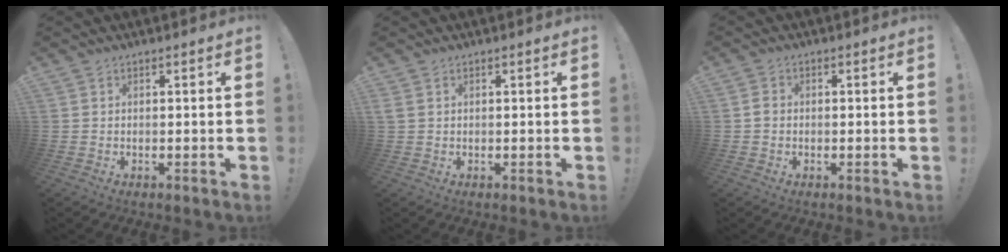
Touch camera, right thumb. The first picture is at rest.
{"total": 1.1, "force": [0.5, 0.7, 0.7], "torque": [-0.024, 0.005, 0.012]}
{"total": 1.6, "force": [-0.4, 1.4, 0.6], "torque": [-0.010, 0.007, -0.006]}